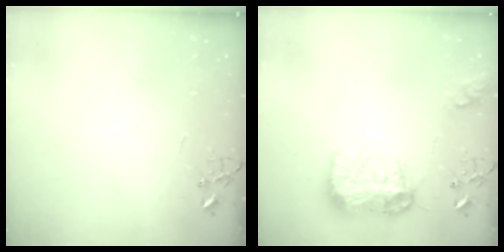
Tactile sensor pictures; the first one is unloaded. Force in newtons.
{"total": 15.7, "press": 15.7, "slide": 1.3}